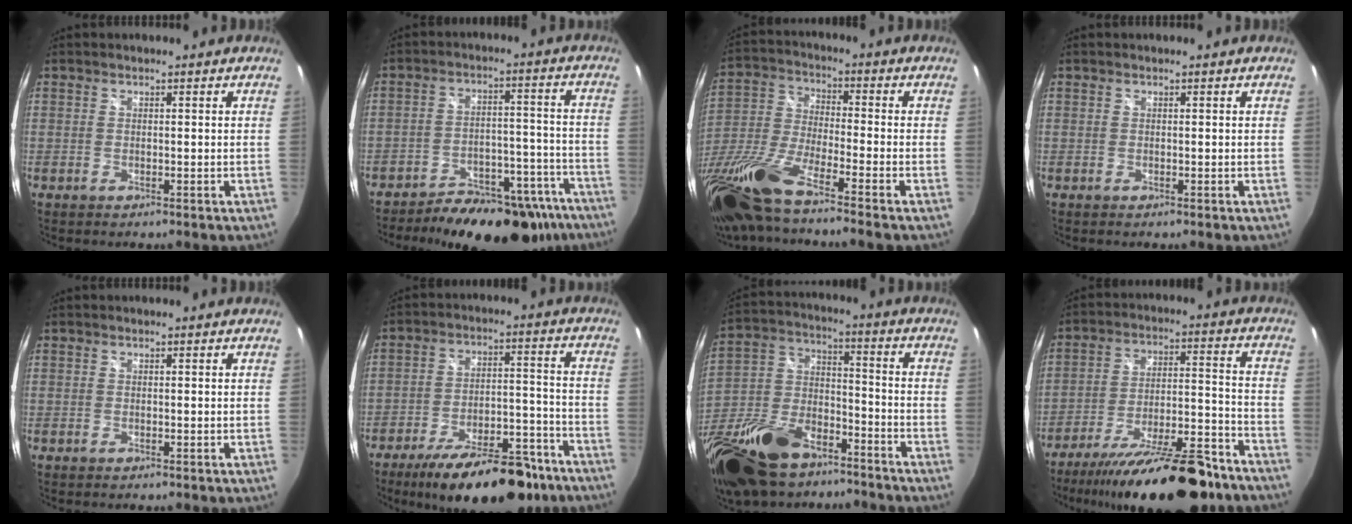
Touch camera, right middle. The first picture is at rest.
{"total": 21.5, "force": [-17.7, 8.6, 8.8], "torque": [-0.125, 0.030, -0.215]}
{"total": 16.7, "force": [-12.1, 1.0, 11.5], "torque": [-0.242, -0.047, -0.242]}
{"total": 0.0}
{"total": 0.0}
{"total": 21.3, "force": [-16.2, 7.6, 11.6], "torque": [-0.190, -0.004, -0.228]}
{"total": 26.2, "force": [-18.2, 12.4, 14.2], "torque": [-0.315, -0.012, -0.311]}
{"total": 24.3, "force": [-19.6, 6.2, 12.9], "torque": [-0.220, -0.025, -0.284]}